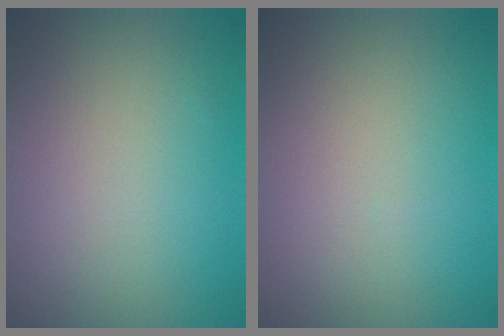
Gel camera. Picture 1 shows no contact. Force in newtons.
{"total": 0.0}